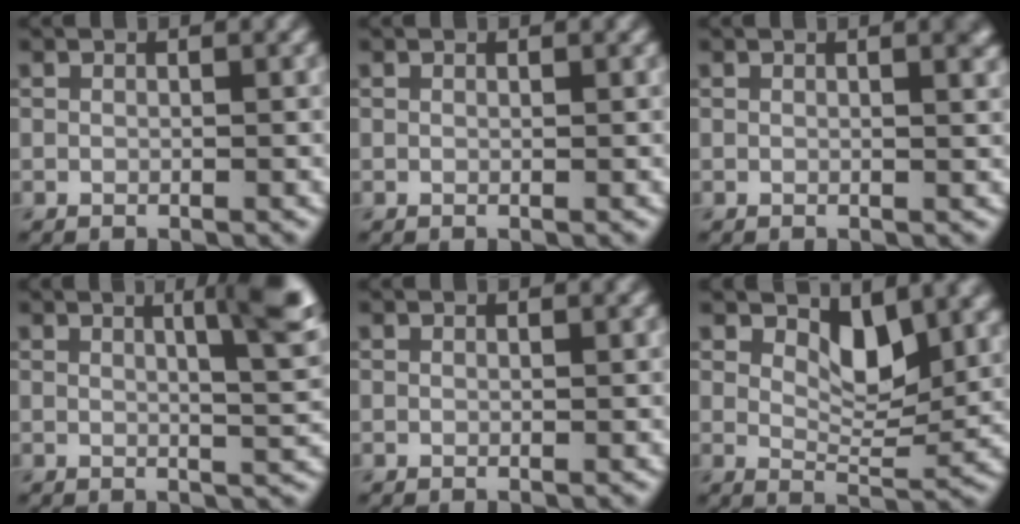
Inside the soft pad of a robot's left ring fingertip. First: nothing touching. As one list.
[{"total": 0.0}, {"total": 1.9, "force": [0.9, 0.7, 1.4], "torque": [-0.006, 0.005, 0.010]}, {"total": 5.4, "force": [2.1, 1.2, 4.8], "torque": [-0.050, 0.005, 0.027]}, {"total": 0.0}, {"total": 4.6, "force": [2.5, 2.2, 3.2], "torque": [-0.057, -0.015, 0.036]}]